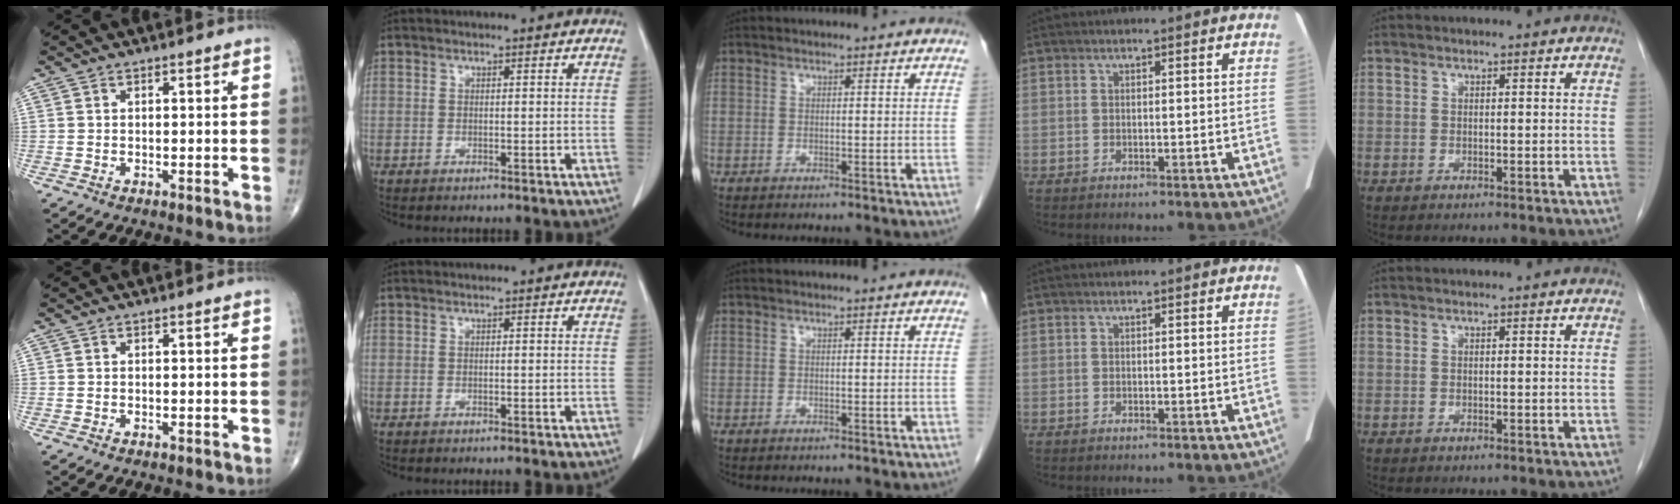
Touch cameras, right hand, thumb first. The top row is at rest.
{}